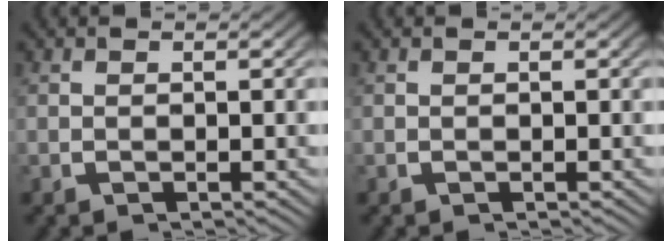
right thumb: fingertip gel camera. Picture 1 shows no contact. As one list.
[{"total": 0.0}]